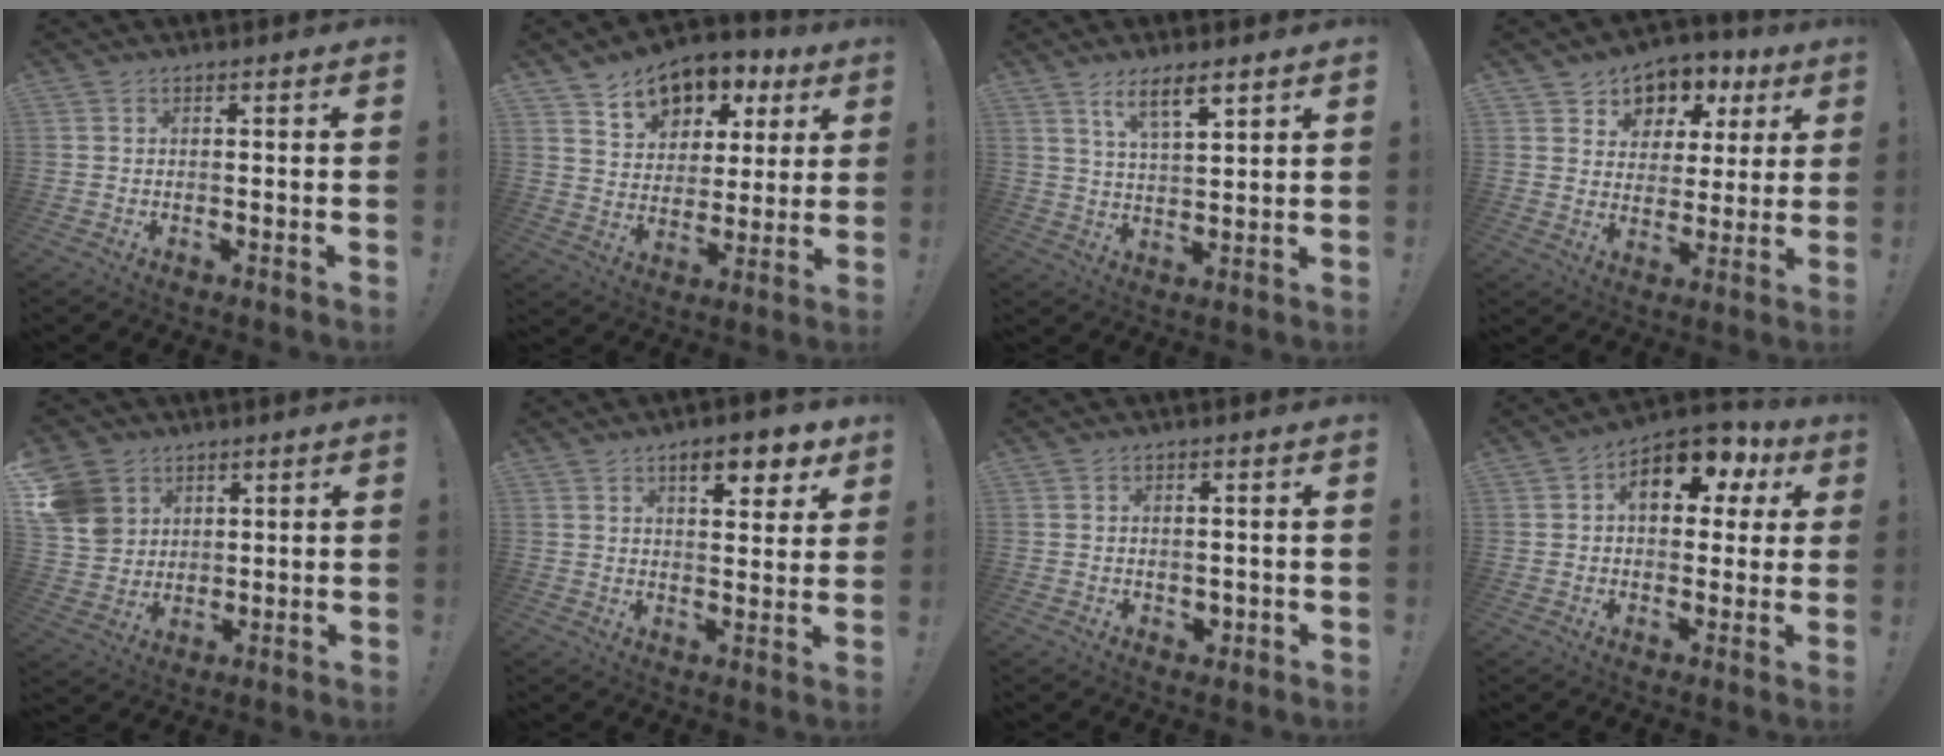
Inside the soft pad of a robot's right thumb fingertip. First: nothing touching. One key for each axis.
{"total": 11.1, "fx": 7.0, "fy": 7.5, "fz": 4.2, "tx": -0.056, "ty": -0.051, "tz": 0.130}
{"total": 7.8, "fx": 5.4, "fy": 2.1, "fz": 5.2, "tx": -0.085, "ty": -0.028, "tz": 0.093}
{"total": 7.4, "fx": 3.5, "fy": 6.3, "fz": 1.8, "tx": -0.024, "ty": -0.030, "tz": 0.070}
{"total": 11.0, "fx": 4.4, "fy": 9.6, "fz": 3.1, "tx": -0.049, "ty": -0.020, "tz": 0.093}
{"total": 8.7, "fx": 5.4, "fy": 2.9, "fz": 6.1, "tx": -0.077, "ty": -0.026, "tz": 0.089}
{"total": 1.7, "fx": 0.2, "fy": 1.6, "fz": 0.7, "tx": 0.003, "ty": -0.003, "tz": 0.002}
{"total": 13.8, "fx": 5.3, "fy": 8.3, "fz": 9.6, "tx": -0.131, "ty": -0.016, "tz": 0.090}